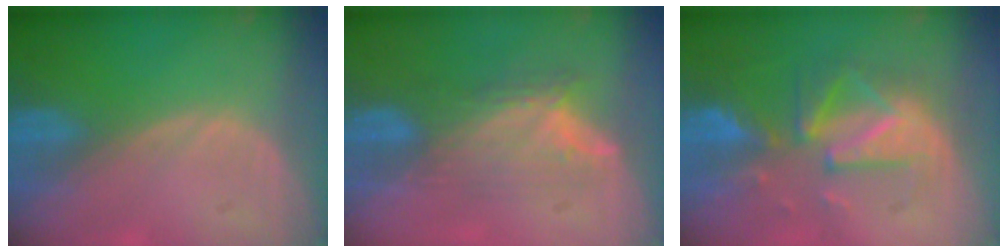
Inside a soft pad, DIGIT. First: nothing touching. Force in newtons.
{"total": 7.4, "press": 6.6, "slide": 3.4}
{"total": 9.0, "press": 8.8, "slide": 1.7}